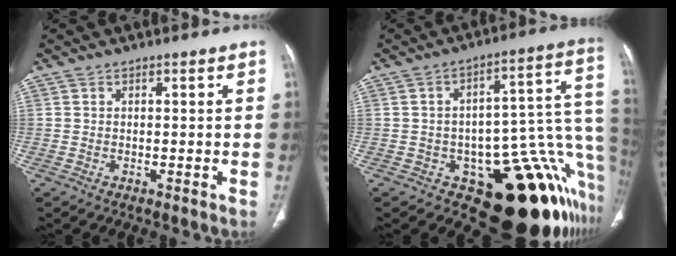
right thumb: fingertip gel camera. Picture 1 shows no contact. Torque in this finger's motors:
{"motor_torque": [5.01, 0.00, 1.19, -1.55, 0.06]}